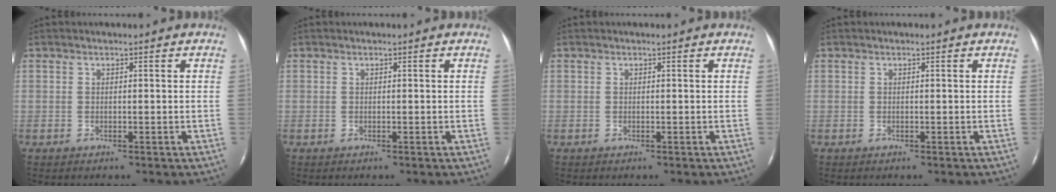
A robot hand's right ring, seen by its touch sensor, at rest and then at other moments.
{"total": 0.0}
{"total": 0.0}
{"total": 0.0}